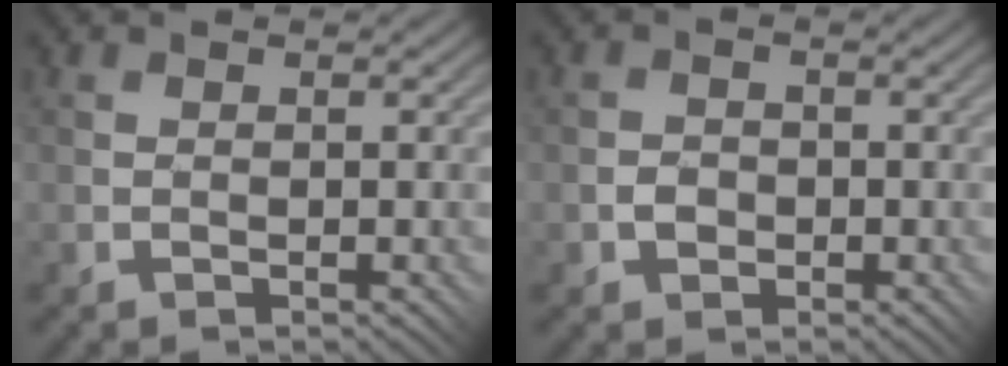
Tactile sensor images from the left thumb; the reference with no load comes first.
{"total": 1.5, "force": [-0.6, 1.3, 0.3], "torque": [-0.001, 0.004, -0.016]}